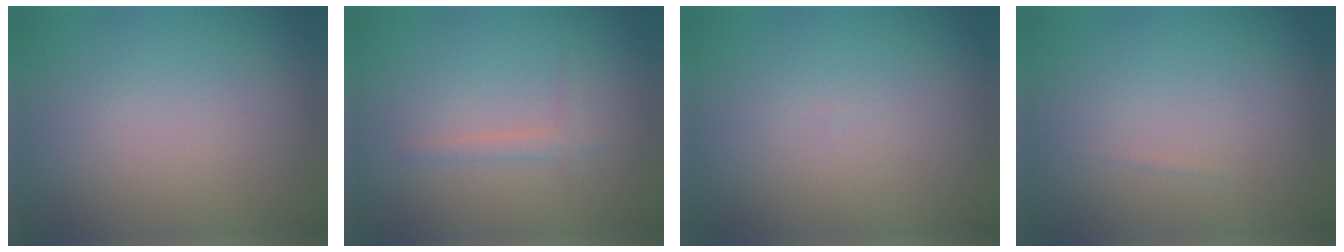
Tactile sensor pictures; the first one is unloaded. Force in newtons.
{"total": 1.2, "press": 1.2, "slide": 0.0}
{"total": 0.0}
{"total": 0.0}